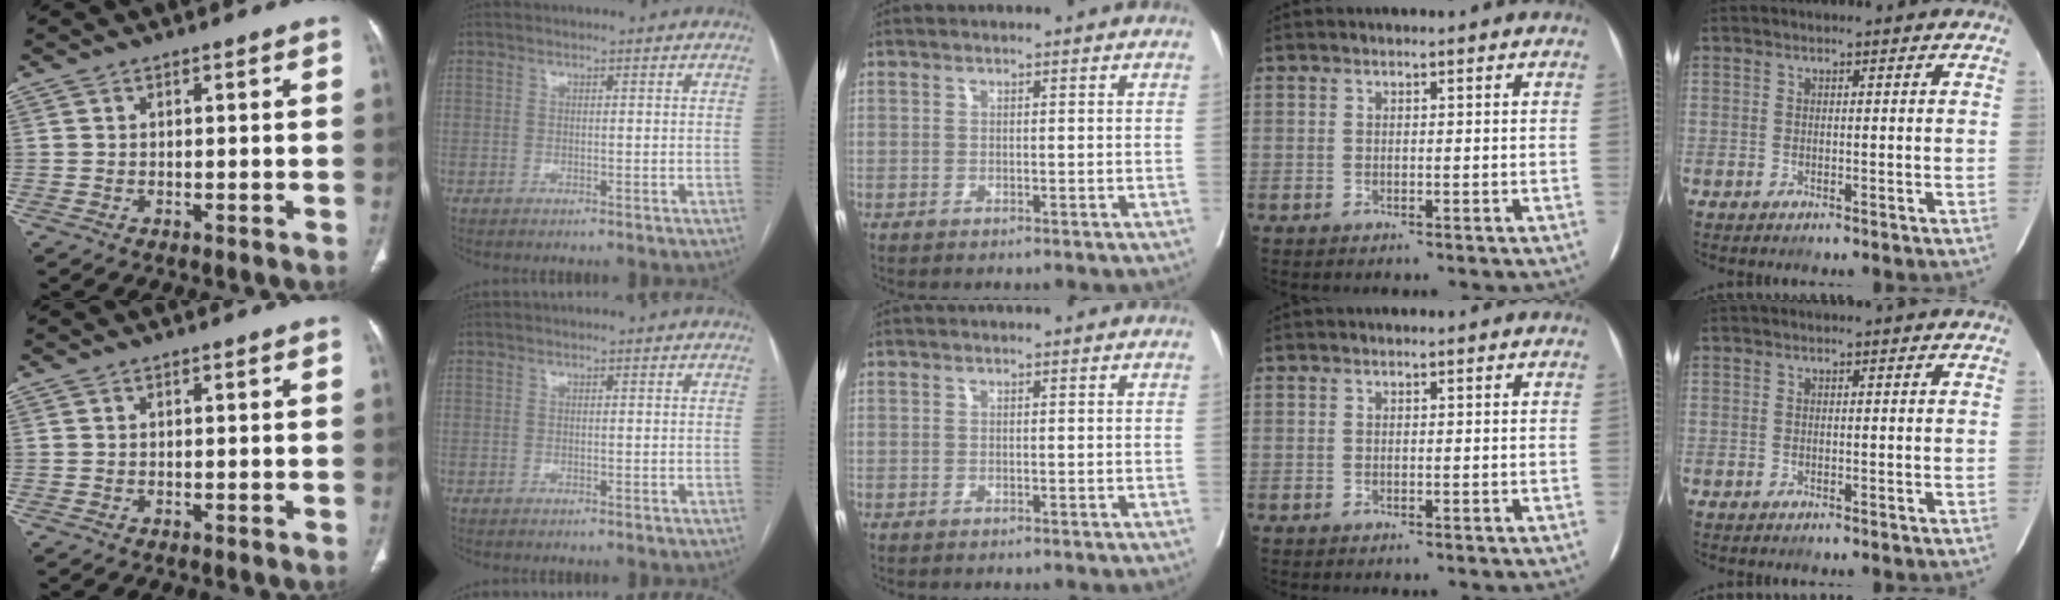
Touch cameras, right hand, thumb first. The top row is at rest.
{}